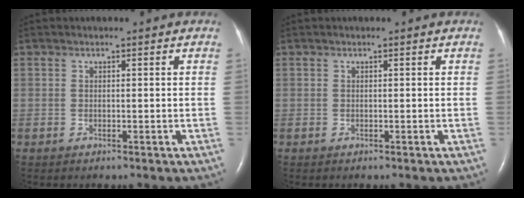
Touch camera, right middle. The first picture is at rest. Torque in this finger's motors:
{"motor_torque": [0.00, 0.00, 0.00, 0.02]}